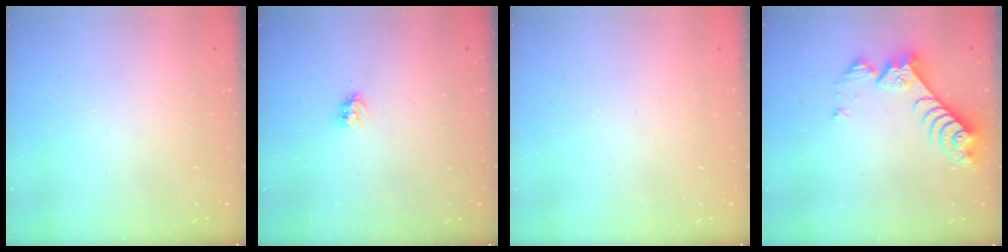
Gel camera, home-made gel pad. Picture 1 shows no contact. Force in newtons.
{"total": 3.6, "press": 3.6, "slide": 0.1}
{"total": 0.0}
{"total": 8.1, "press": 8.0, "slide": 0.6}